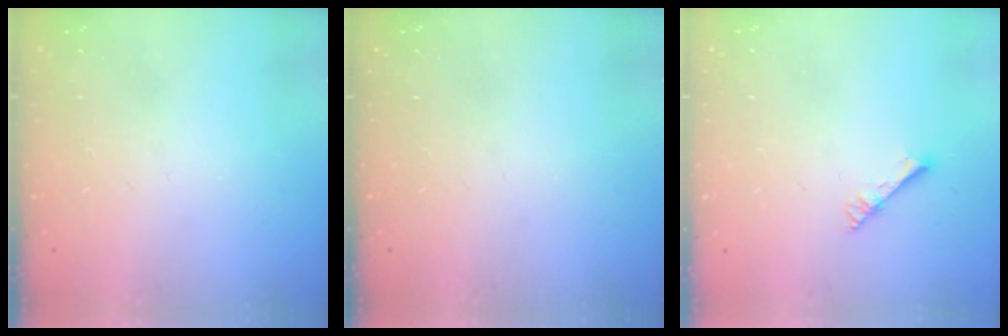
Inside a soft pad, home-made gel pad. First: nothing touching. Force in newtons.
{"total": 0.0}
{"total": 2.9, "press": 2.9, "slide": 0.3}